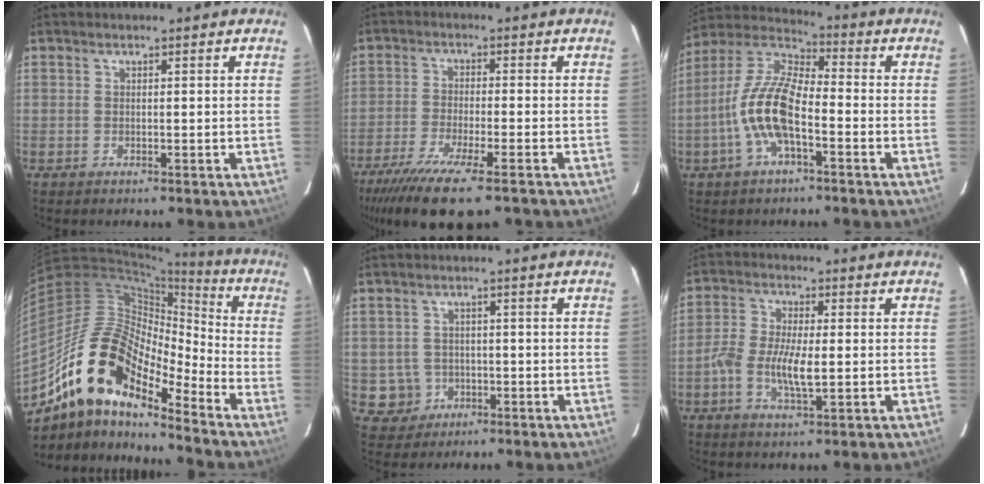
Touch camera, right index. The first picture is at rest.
{"total": 14.6, "force": [-10.7, 2.5, 9.5], "torque": [-0.202, -0.053, -0.187]}
{"total": 13.0, "force": [-4.1, 4.8, 11.3], "torque": [-0.240, 0.007, -0.084]}
{"total": 18.8, "force": [-13.0, 6.8, 11.9], "torque": [-0.203, -0.006, -0.260]}
{"total": 5.0, "force": [-1.2, 4.8, 0.4], "torque": [-0.017, 0.019, -0.009]}
{"total": 7.2, "force": [-1.4, 2.5, 6.6], "torque": [-0.138, 0.004, -0.033]}